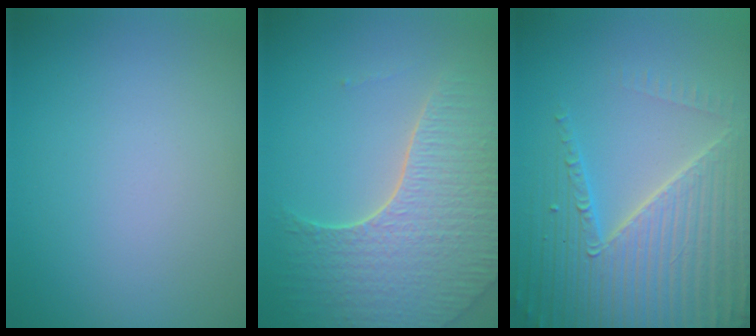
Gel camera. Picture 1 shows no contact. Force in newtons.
{"total": 7.2, "press": 5.2, "slide": 5.0}
{"total": 7.1, "press": 6.9, "slide": 1.7}